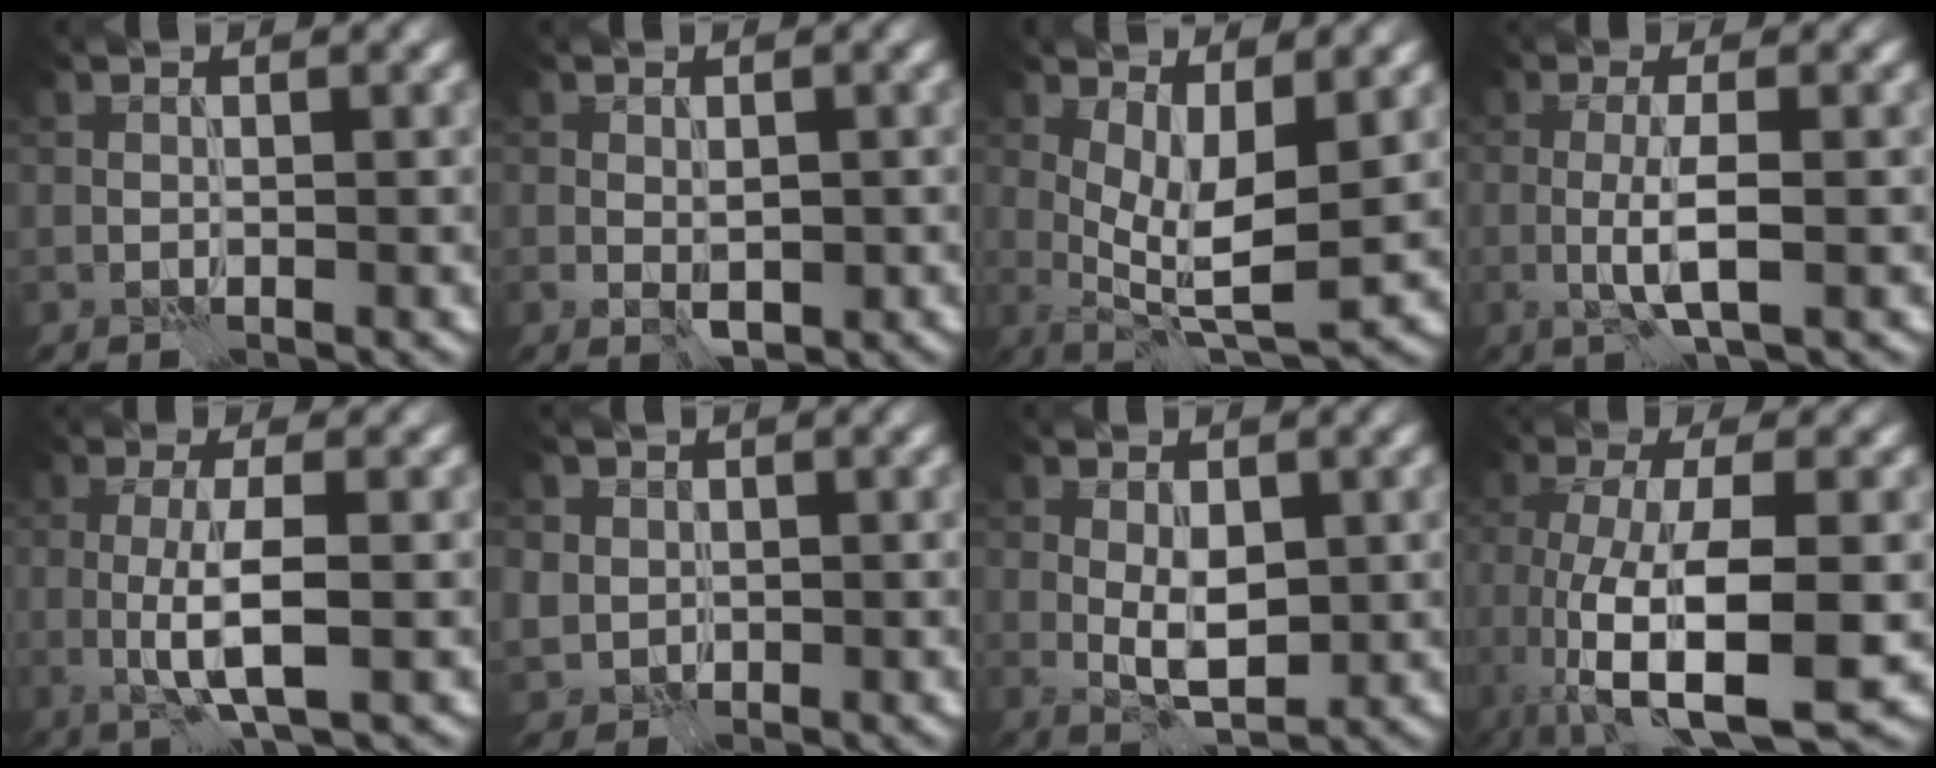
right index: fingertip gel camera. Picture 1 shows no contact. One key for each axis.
{"total": 2.1, "fx": -0.5, "fy": 1.1, "fz": 1.7, "tx": -0.028, "ty": -0.007, "tz": -0.005}
{"total": 6.0, "fx": 0.6, "fy": 1.7, "fz": 5.7, "tx": -0.097, "ty": -0.011, "tz": 0.015}
{"total": 3.3, "fx": -0.7, "fy": 0.3, "fz": 3.2, "tx": -0.063, "ty": -0.002, "tz": -0.016}
{"total": 4.5, "fx": -0.7, "fy": 0.6, "fz": 4.3, "tx": -0.083, "ty": -0.001, "tz": -0.016}
{"total": 3.0, "fx": 0.9, "fy": 2.7, "fz": 0.8, "tx": -0.026, "ty": 0.005, "tz": 0.024}
{"total": 3.6, "fx": -0.3, "fy": 1.7, "fz": 3.1, "tx": -0.053, "ty": -0.004, "tz": -0.002}
{"total": 10.8, "fx": -3.0, "fy": 3.4, "fz": 9.8, "tx": -0.176, "ty": -0.020, "tz": -0.049}